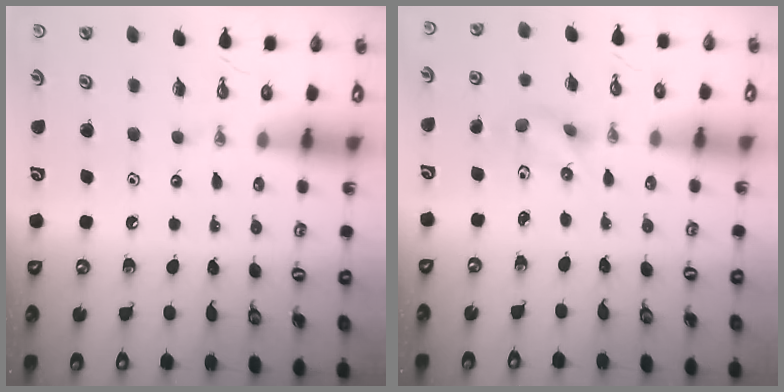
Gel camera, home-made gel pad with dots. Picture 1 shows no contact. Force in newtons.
{"total": 2.0, "press": 1.8, "slide": 0.9}